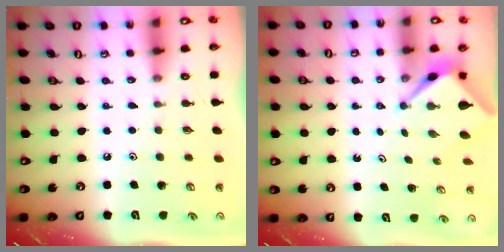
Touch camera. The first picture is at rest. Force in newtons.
{"total": 2.5, "press": 2.5, "slide": 0.2}